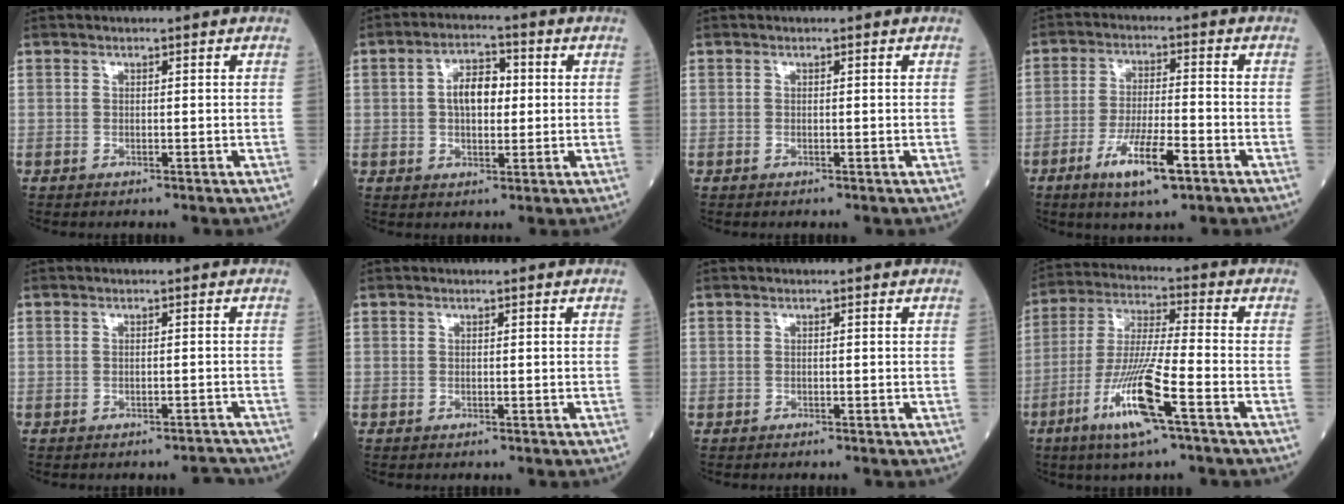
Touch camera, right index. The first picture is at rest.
{"total": 6.3, "force": [0.6, 3.3, 5.3], "torque": [-0.095, 0.015, 0.008]}
{"total": 0.0}
{"total": 8.7, "force": [-4.6, 1.3, 7.3], "torque": [-0.135, -0.012, -0.076]}
{"total": 1.4, "force": [-1.4, 0.2, 0.3], "torque": [0.004, 0.000, -0.017]}
{"total": 0.0}
{"total": 0.0}
{"total": 12.5, "force": [-5.9, 0.1, 11.0], "torque": [-0.223, -0.018, -0.114]}